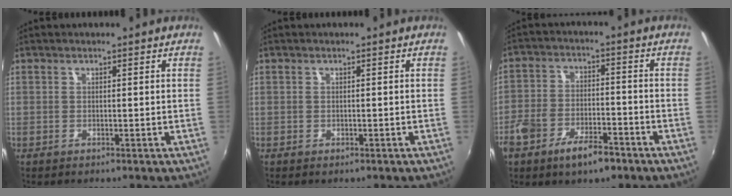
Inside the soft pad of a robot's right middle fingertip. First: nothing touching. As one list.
[{"total": 0.6, "force": [-0.3, 0.4, 0.1], "torque": [-0.002, -0.003, -0.005]}, {"total": 9.1, "force": [-5.7, 3.9, 5.8], "torque": [-0.124, -0.004, -0.103]}]